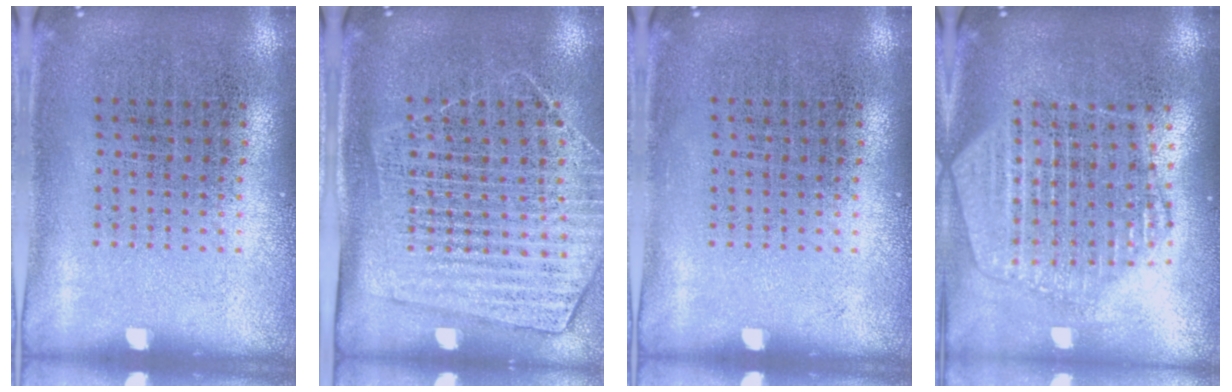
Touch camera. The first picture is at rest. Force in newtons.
{"total": 1.6, "press": 1.4, "slide": 0.7}
{"total": 0.0}
{"total": 2.1, "press": 1.9, "slide": 0.9}